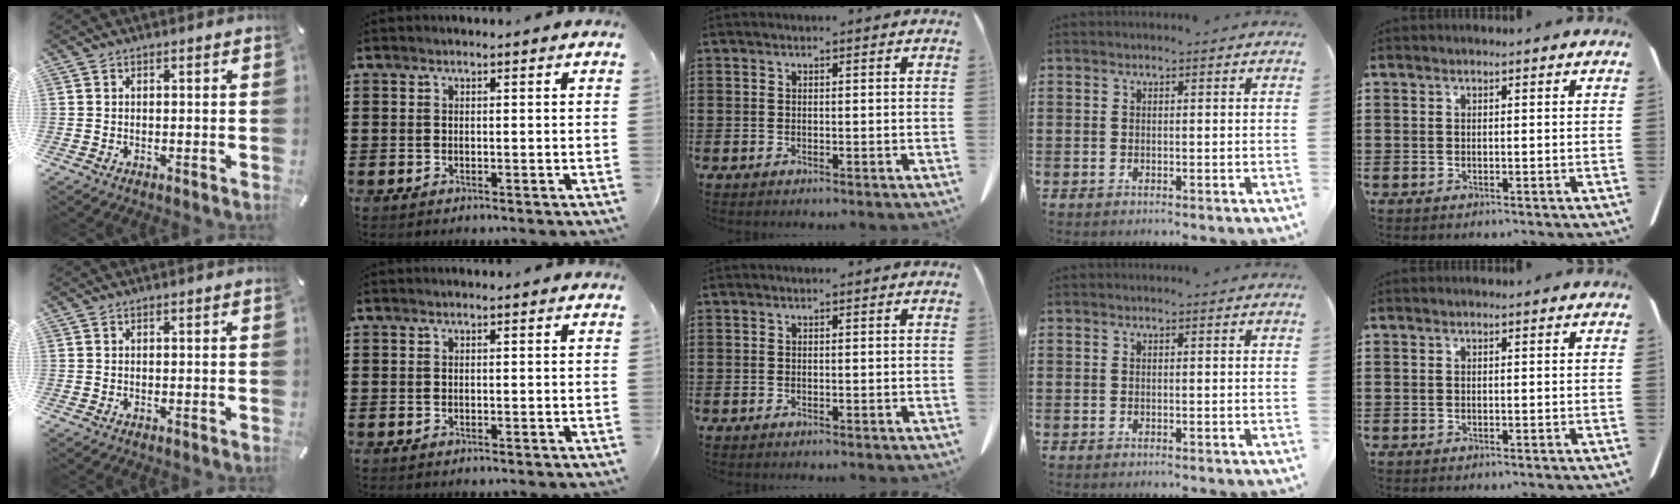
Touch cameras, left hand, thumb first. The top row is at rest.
{}